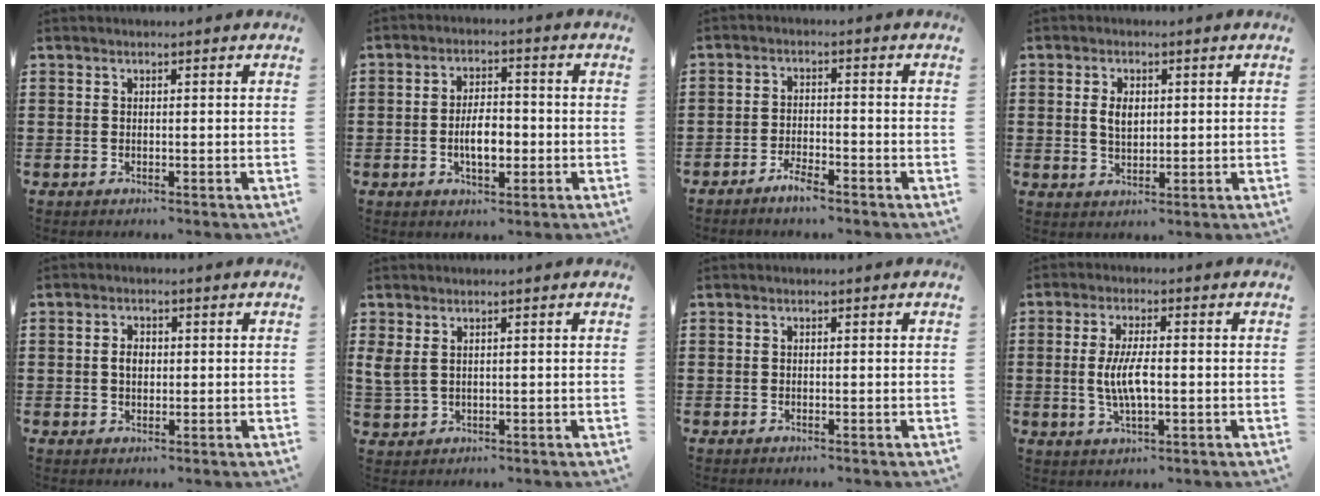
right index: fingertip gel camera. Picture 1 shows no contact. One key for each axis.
{"total": 5.1, "fx": -1.1, "fy": 2.4, "fz": 4.3, "tx": -0.077, "ty": 0.002, "tz": -0.022}
{"total": 2.8, "fx": -2.5, "fy": 0.7, "fz": 1.1, "tx": -0.029, "ty": 0.007, "tz": -0.050}
{"total": 3.6, "fx": 0.5, "fy": 2.1, "fz": 2.9, "tx": -0.053, "ty": 0.006, "tz": 0.006}
{"total": 2.3, "fx": 0.1, "fy": 1.5, "fz": 1.8, "tx": -0.036, "ty": 0.007, "tz": 0.001}
{"total": 2.2, "fx": 1.2, "fy": 1.1, "fz": 1.6, "tx": -0.043, "ty": 0.001, "tz": 0.020}
{"total": 0.0}
{"total": 6.0, "fx": -0.5, "fy": 1.8, "fz": 5.7, "tx": -0.123, "ty": -0.005, "tz": -0.017}